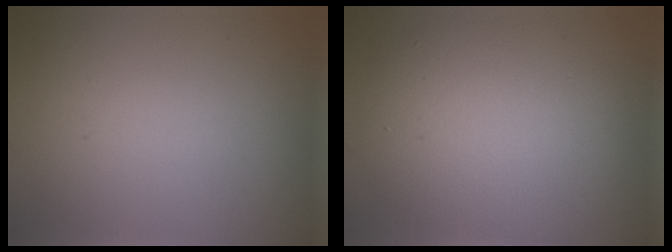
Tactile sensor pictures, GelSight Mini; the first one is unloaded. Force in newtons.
{"total": 7.9, "press": 7.9, "slide": 0.8}